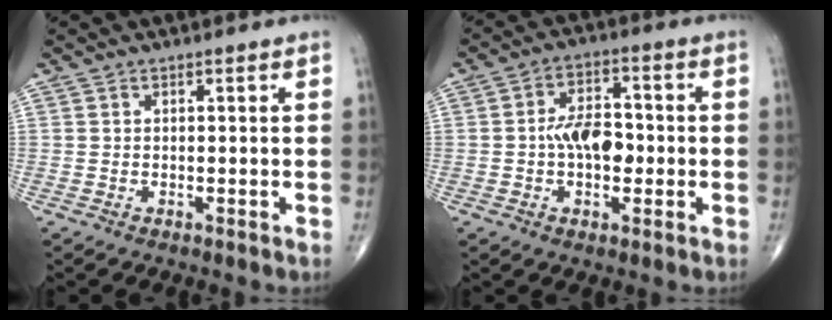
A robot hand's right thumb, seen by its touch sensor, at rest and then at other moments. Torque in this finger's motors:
{"motor_torque": [2.21, 2.80, 0.60, -0.45, 0.32]}